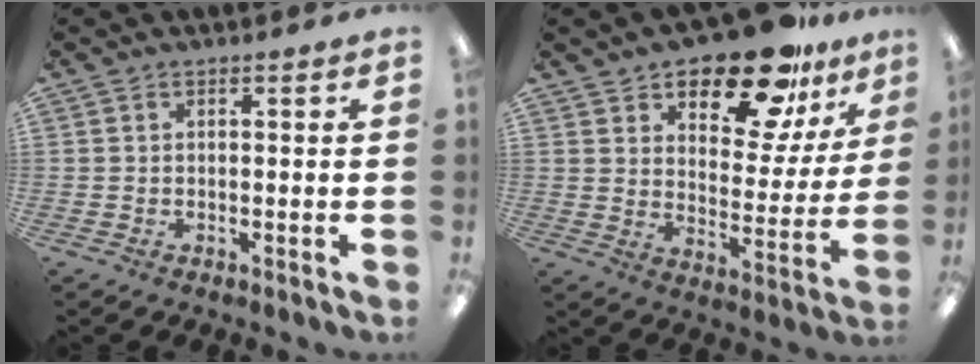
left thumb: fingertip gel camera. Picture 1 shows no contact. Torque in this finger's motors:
{"motor_torque": [0.43, 0.58, 1.24, -1.52, 0.11]}